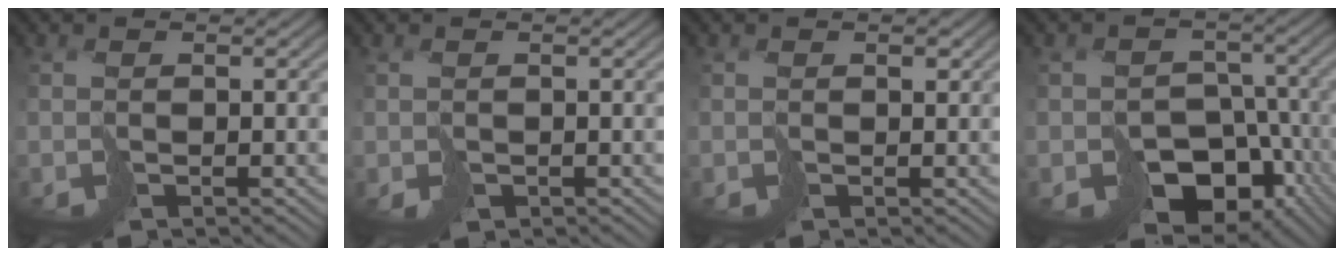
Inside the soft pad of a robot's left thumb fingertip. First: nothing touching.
{"total": 1.2, "force": [-0.3, 1.0, 0.6], "torque": [-0.018, -0.004, -0.005]}
{"total": 1.1, "force": [0.5, 0.7, 0.7], "torque": [-0.012, 0.000, 0.008]}
{"total": 13.4, "force": [-6.2, 9.9, 6.7], "torque": [-0.106, -0.025, -0.091]}